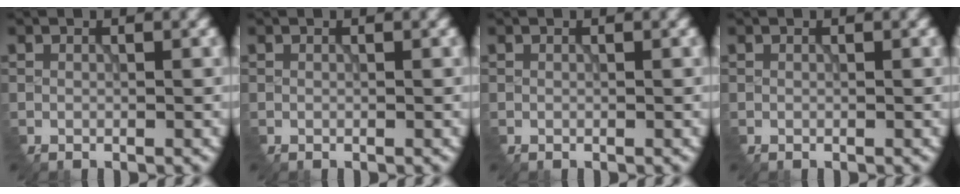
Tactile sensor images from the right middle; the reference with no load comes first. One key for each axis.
{"total": 0.0}
{"total": 0.0}
{"total": 0.0}